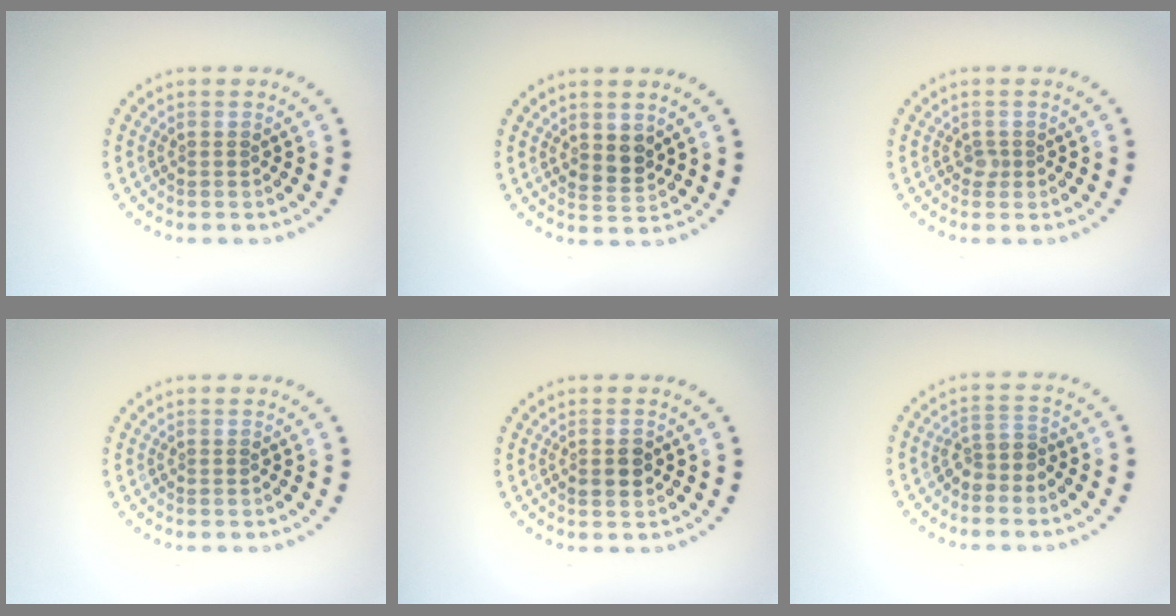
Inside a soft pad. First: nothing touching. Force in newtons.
{"total": 1.8, "press": 1.6, "slide": 0.9}
{"total": 0.7, "press": 0.6, "slide": 0.5}
{"total": 0.0}
{"total": 1.6, "press": 1.6, "slide": 0.2}
{"total": 2.3, "press": 1.6, "slide": 1.5}